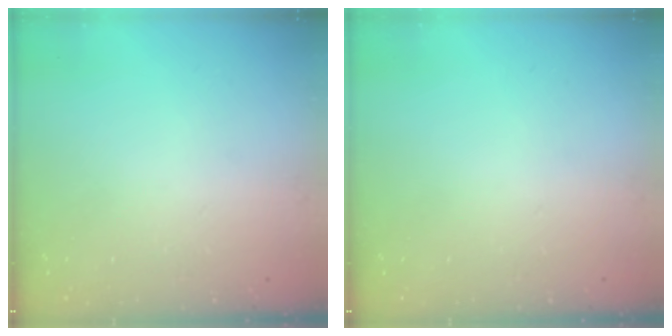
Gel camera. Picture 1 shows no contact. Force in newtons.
{"total": 0.0}